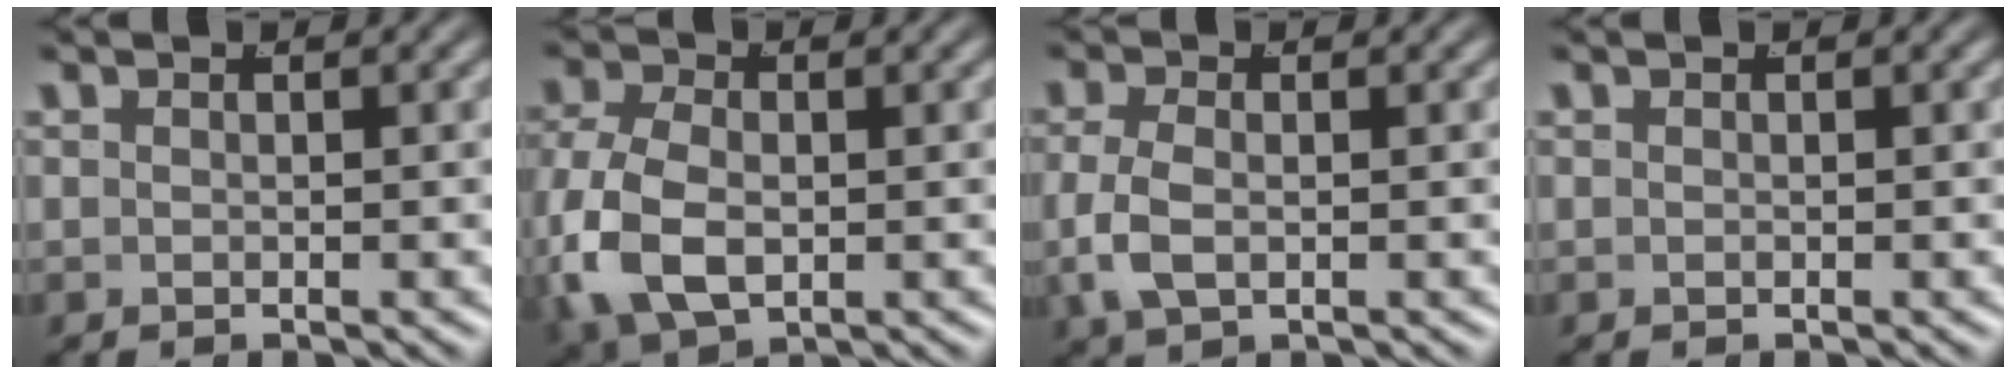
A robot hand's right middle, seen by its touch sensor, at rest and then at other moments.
{"total": 6.4, "force": [-1.0, 4.6, 4.3], "torque": [-0.131, -0.029, 0.004]}
{"total": 3.0, "force": [-0.4, 1.7, 2.4], "torque": [-0.071, -0.013, 0.004]}
{"total": 0.0}